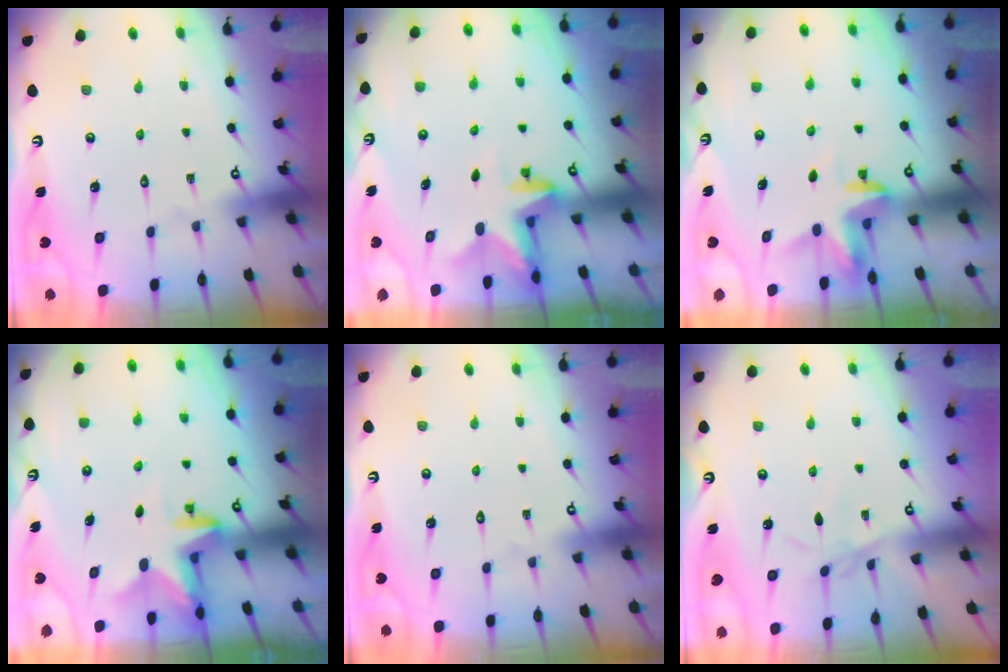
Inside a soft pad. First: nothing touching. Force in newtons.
{"total": 2.6, "press": 2.5, "slide": 0.5}
{"total": 3.5, "press": 3.5, "slide": 0.2}
{"total": 2.5, "press": 2.5, "slide": 0.5}
{"total": 0.0}
{"total": 3.1, "press": 3.1, "slide": 0.2}